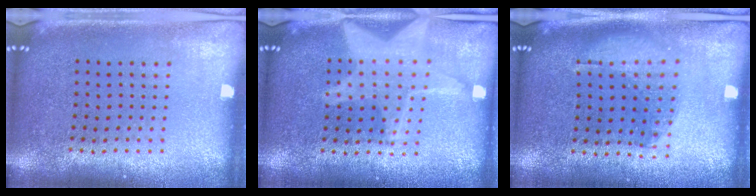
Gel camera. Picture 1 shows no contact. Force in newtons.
{"total": 3.0, "press": 3.0, "slide": 0.3}
{"total": 1.0, "press": 0.9, "slide": 0.4}